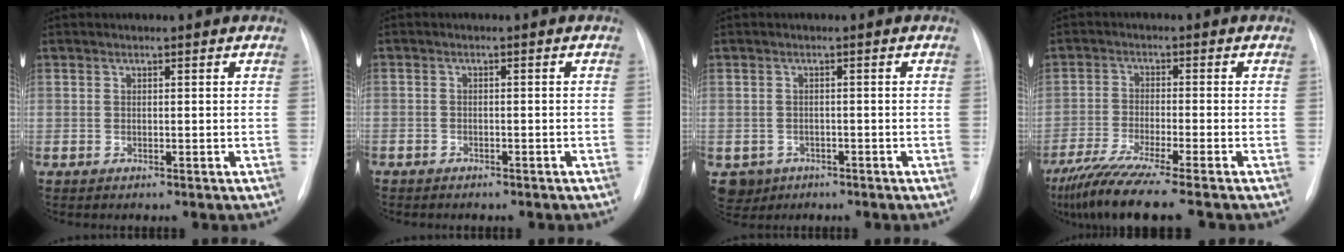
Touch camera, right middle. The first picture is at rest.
{"total": 2.6, "force": [-2.1, 1.3, 0.9], "torque": [-0.014, 0.002, -0.019]}
{"total": 3.9, "force": [-2.1, 3.3, 0.5], "torque": [-0.008, 0.003, -0.031]}
{"total": 11.5, "force": [-9.1, -0.6, 6.9], "torque": [-0.115, -0.037, -0.149]}